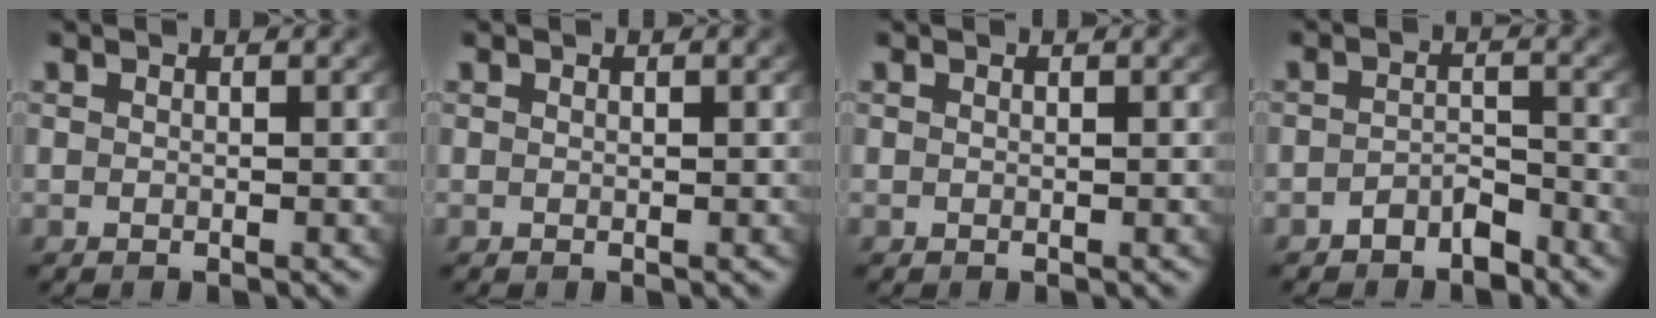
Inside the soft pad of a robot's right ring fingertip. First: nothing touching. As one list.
[{"total": 0.0}, {"total": 0.0}, {"total": 2.9, "force": [-2.5, 1.2, 1.0], "torque": [-0.008, -0.004, -0.042]}]